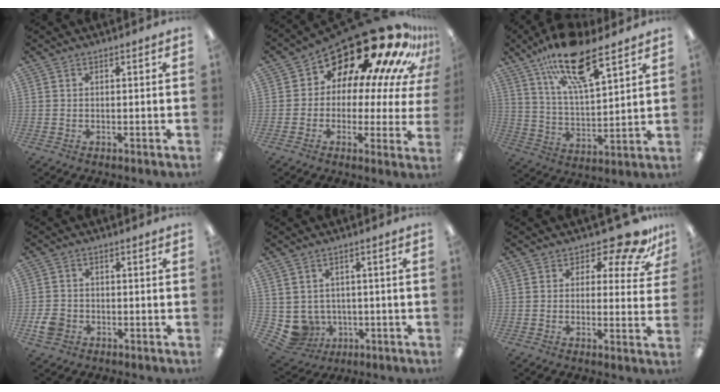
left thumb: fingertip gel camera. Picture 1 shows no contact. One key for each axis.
{"total": 23.5, "fx": 16.8, "fy": 9.5, "fz": 13.4, "tx": -0.196, "ty": -0.134, "tz": 0.287}
{"total": 17.6, "fx": 11.6, "fy": 5.9, "fz": 11.9, "tx": -0.201, "ty": -0.053, "tz": 0.193}
{"total": 4.4, "fx": -1.5, "fy": 3.6, "fz": 1.9, "tx": -0.033, "ty": 0.001, "tz": -0.029}
{"total": 5.6, "fx": 0.1, "fy": 5.5, "fz": 1.1, "tx": -0.059, "ty": -0.005, "tz": 0.011}
{"total": 10.7, "fx": 7.6, "fy": 4.2, "fz": 6.3, "tx": -0.087, "ty": -0.056, "tz": 0.134}